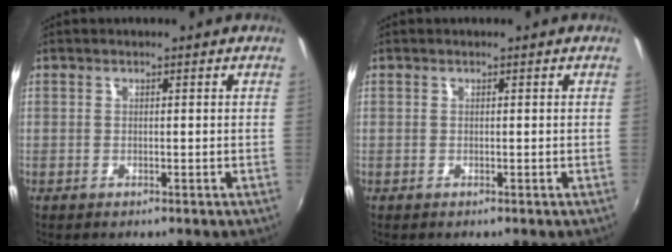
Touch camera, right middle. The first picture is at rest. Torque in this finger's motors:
{"motor_torque": [-0.02, 0.00, 0.00, 0.00]}